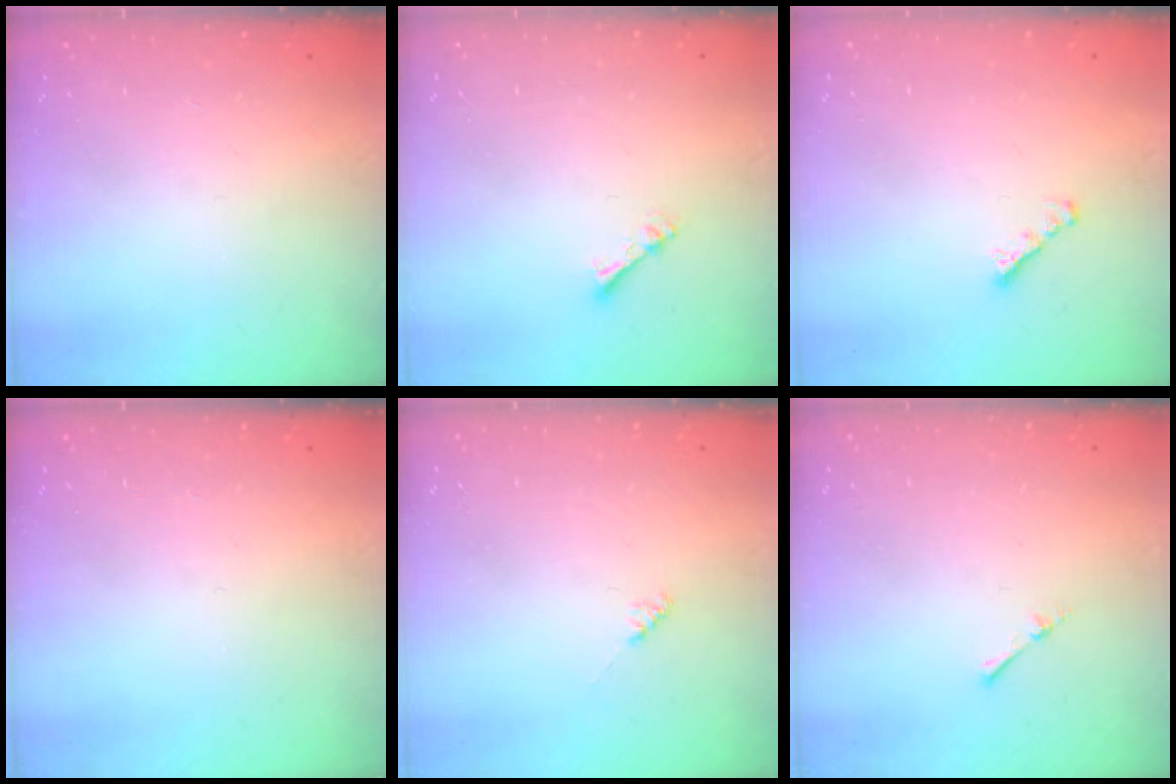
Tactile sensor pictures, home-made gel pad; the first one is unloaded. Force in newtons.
{"total": 2.4, "press": 2.4, "slide": 0.4}
{"total": 1.6, "press": 1.5, "slide": 0.5}
{"total": 0.0}
{"total": 2.1, "press": 2.0, "slide": 0.5}
{"total": 1.7, "press": 1.7, "slide": 0.3}